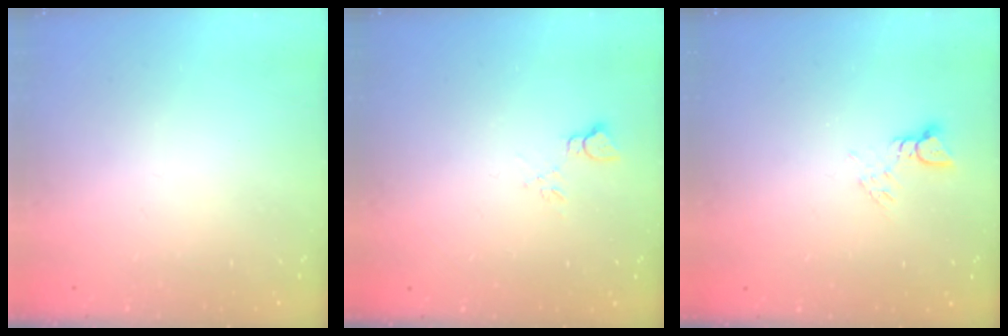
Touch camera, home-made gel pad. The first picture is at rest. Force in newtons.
{"total": 5.4, "press": 5.4, "slide": 0.7}
{"total": 3.7, "press": 3.6, "slide": 0.5}